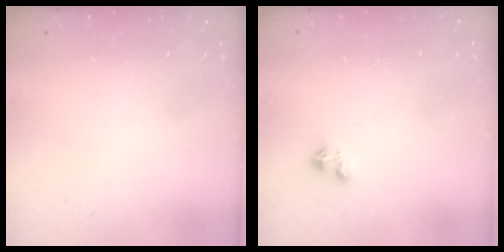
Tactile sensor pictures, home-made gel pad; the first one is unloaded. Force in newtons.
{"total": 2.4, "press": 2.4, "slide": 0.3}